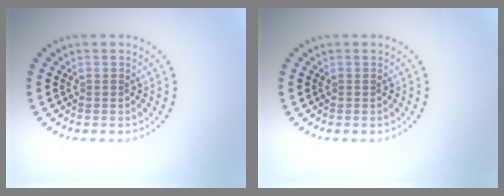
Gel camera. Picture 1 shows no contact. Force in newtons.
{"total": 0.0}